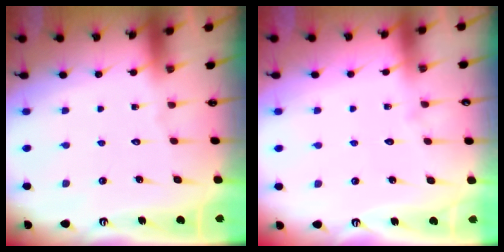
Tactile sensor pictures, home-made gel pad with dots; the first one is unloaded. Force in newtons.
{"total": 2.6, "press": 2.6, "slide": 0.3}